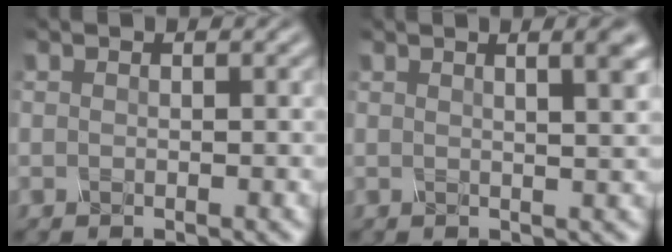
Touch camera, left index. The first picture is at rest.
{"total": 6.0, "force": [2.5, 2.6, 4.9], "torque": [-0.017, 0.052, 0.005]}